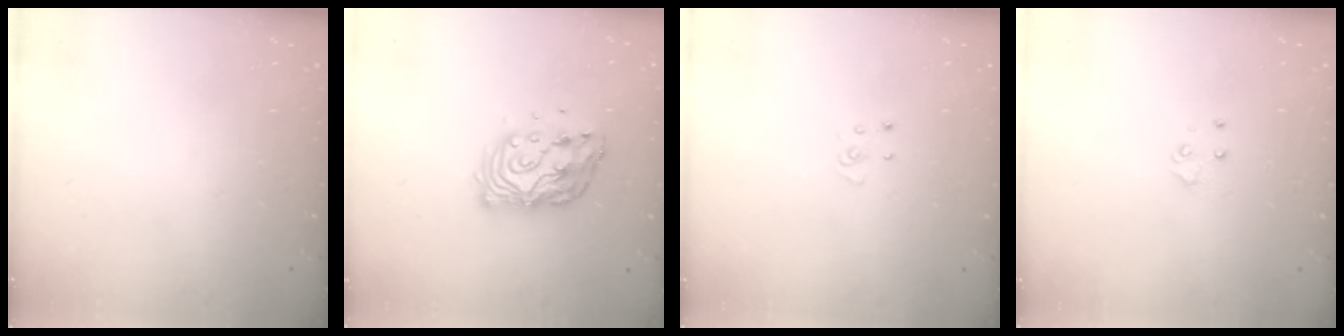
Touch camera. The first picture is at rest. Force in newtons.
{"total": 13.8, "press": 13.7, "slide": 1.6}
{"total": 2.5, "press": 2.5, "slide": 0.3}
{"total": 4.2, "press": 4.2, "slide": 0.4}